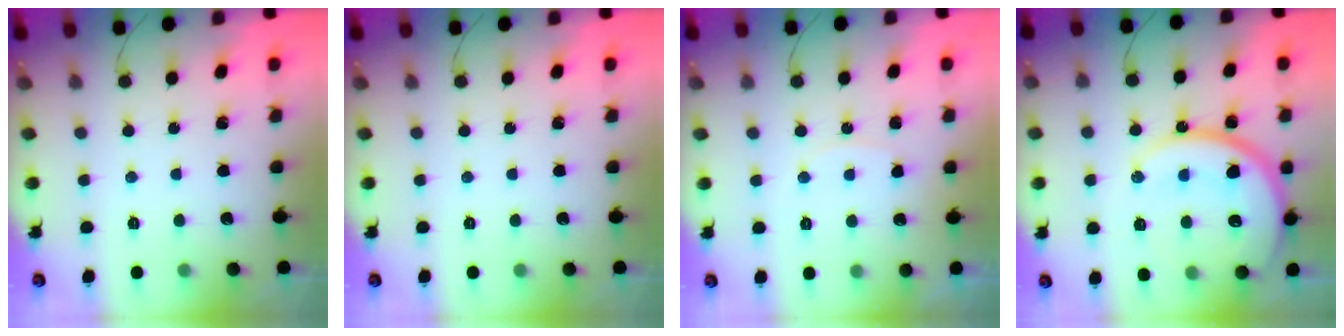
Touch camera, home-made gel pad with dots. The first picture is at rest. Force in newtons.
{"total": 0.0}
{"total": 5.6, "press": 5.6, "slide": 0.5}
{"total": 19.4, "press": 19.4, "slide": 1.4}